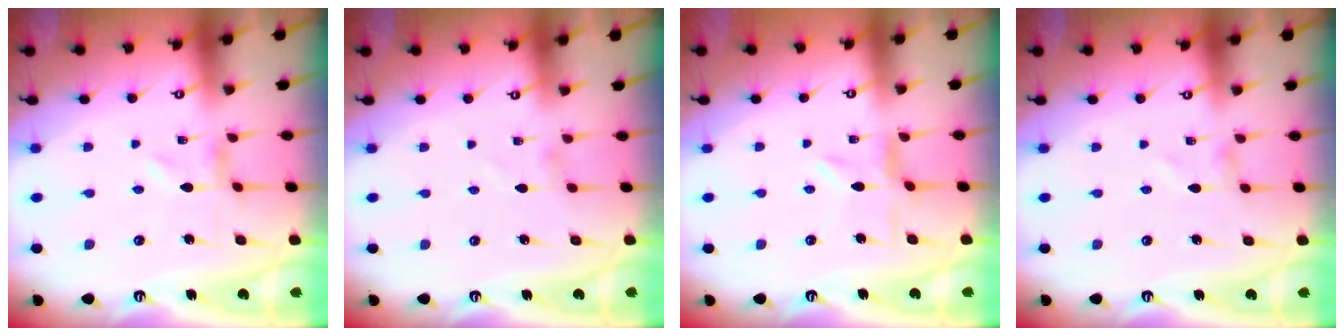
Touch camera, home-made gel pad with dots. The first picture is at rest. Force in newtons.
{"total": 1.4, "press": 1.4, "slide": 0.0}
{"total": 1.7, "press": 1.7, "slide": 0.2}
{"total": 0.8, "press": 0.8, "slide": 0.1}